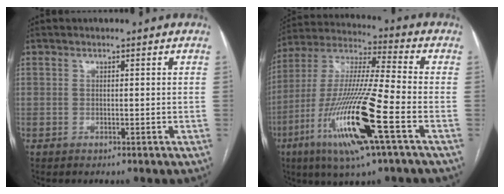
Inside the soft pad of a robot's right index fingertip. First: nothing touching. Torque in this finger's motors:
{"motor_torque": [2.14, 0.00, 1.05, 0.21]}